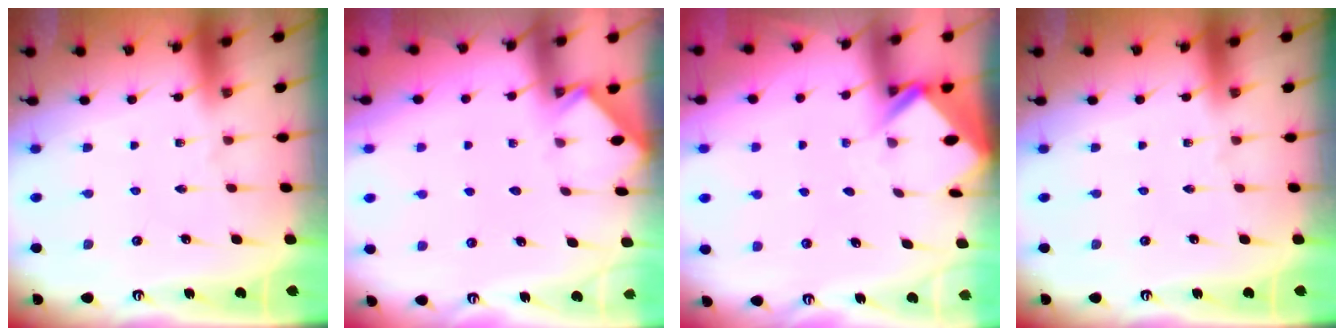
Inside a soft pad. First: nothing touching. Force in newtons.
{"total": 2.5, "press": 2.5, "slide": 0.4}
{"total": 3.0, "press": 3.0, "slide": 0.2}
{"total": 0.0}